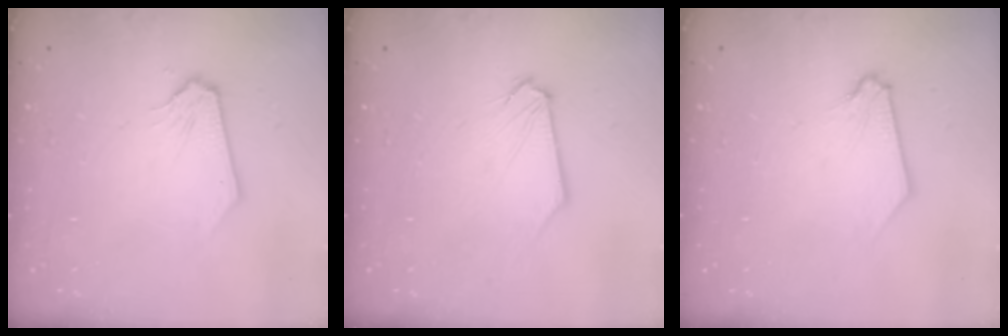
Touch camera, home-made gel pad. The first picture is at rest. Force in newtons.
{"total": 1.3, "press": 1.2, "slide": 0.2}
{"total": 0.0}